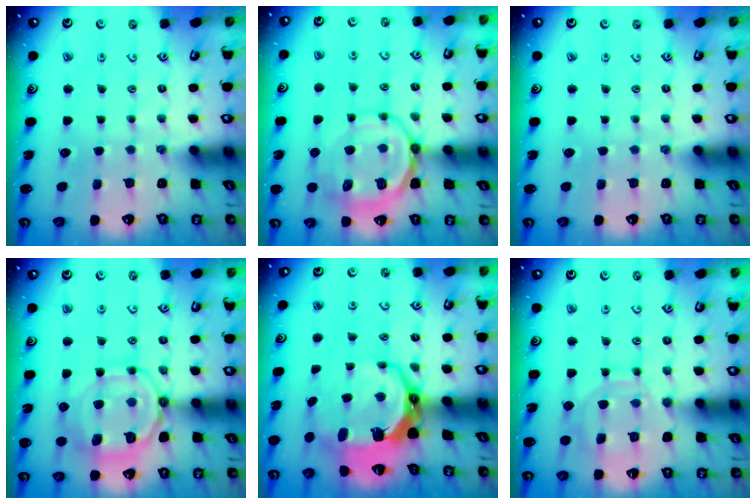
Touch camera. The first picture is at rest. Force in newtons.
{"total": 12.5, "press": 12.2, "slide": 2.5}
{"total": 0.0}
{"total": 11.3, "press": 11.2, "slide": 1.3}
{"total": 12.1, "press": 10.8, "slide": 5.4}
{"total": 11.3, "press": 11.2, "slide": 0.9}